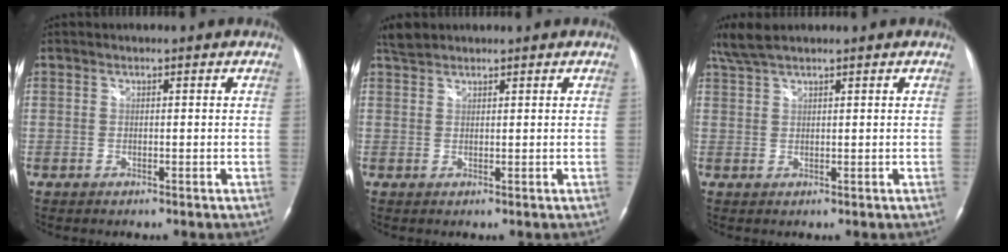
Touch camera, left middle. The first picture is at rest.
{"total": 2.3, "force": [2.2, 0.6, 0.4], "torque": [-0.016, 0.012, 0.043]}
{"total": 3.9, "force": [3.3, 0.4, 2.0], "torque": [-0.054, 0.020, 0.071]}